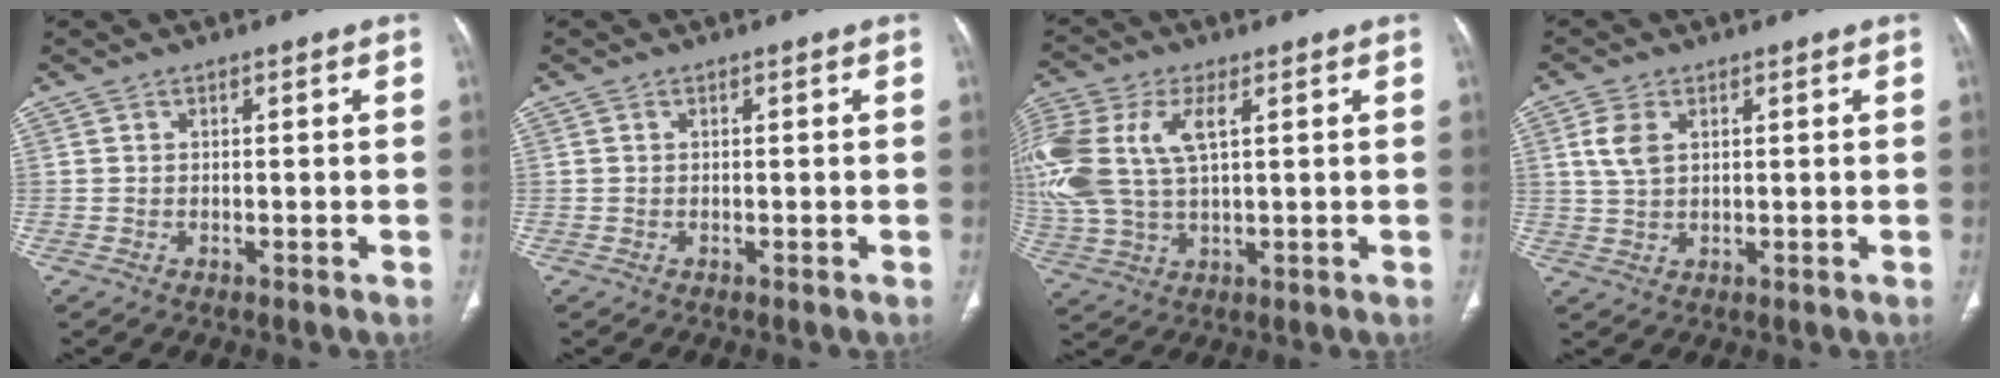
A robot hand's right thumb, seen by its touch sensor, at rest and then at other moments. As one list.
[{"total": 0.0}, {"total": 18.4, "force": [4.4, 9.9, 14.8], "torque": [-0.372, 0.013, 0.084]}, {"total": 4.8, "force": [1.5, 3.0, 3.5], "torque": [-0.077, 0.002, 0.034]}]